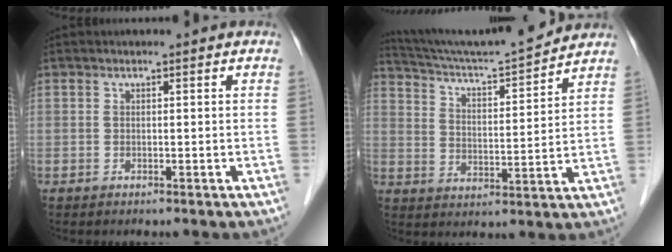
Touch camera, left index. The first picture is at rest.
{"total": 14.9, "force": [14.2, -0.4, 4.7], "torque": [-0.092, 0.001, 0.228]}